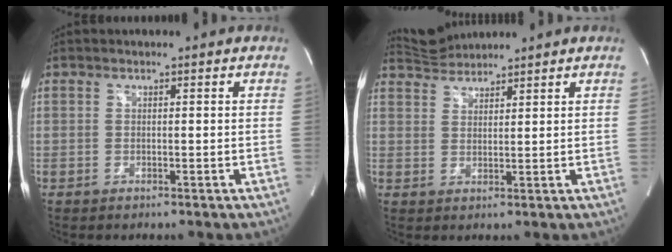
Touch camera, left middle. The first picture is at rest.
{"total": 3.9, "force": [3.8, 0.0, -0.6], "torque": [0.000, 0.012, 0.078]}